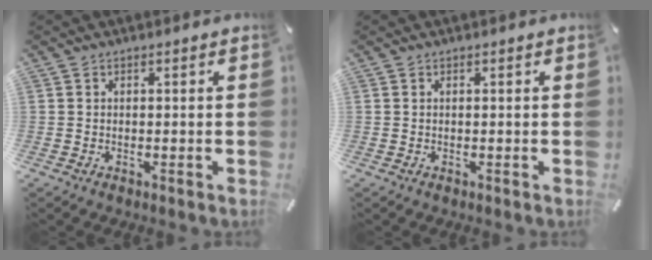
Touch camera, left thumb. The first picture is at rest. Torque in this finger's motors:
{"motor_torque": [0.08, -0.08, -0.05, 0.09, 0.01]}